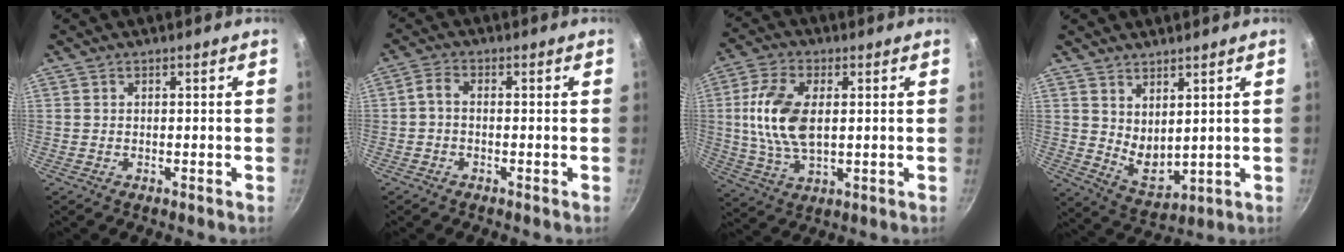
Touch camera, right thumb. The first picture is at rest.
{"total": 2.5, "force": [-0.7, 1.2, 2.1], "torque": [-0.056, 0.012, -0.022]}
{"total": 12.6, "force": [1.3, 6.9, 10.4], "torque": [-0.201, 0.005, 0.024]}
{"total": 7.0, "force": [3.4, 3.7, 4.8], "torque": [-0.065, -0.038, 0.076]}